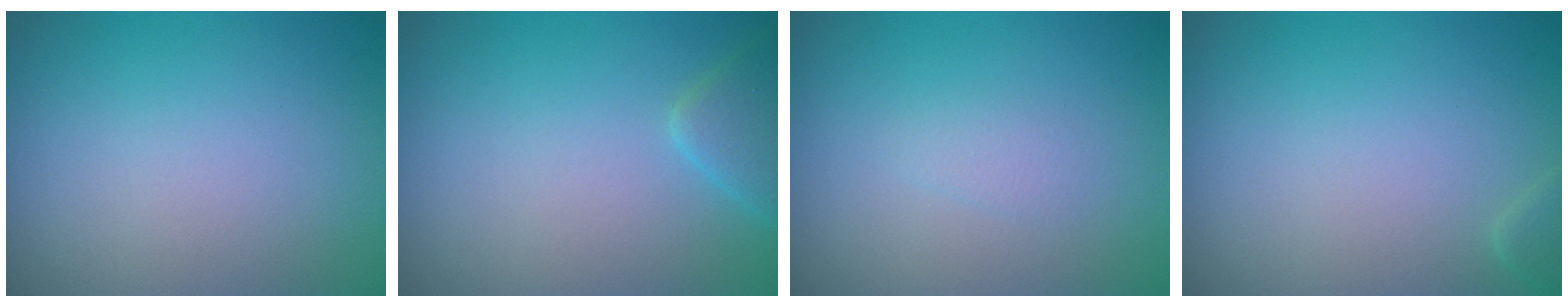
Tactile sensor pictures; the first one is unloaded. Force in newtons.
{"total": 2.3, "press": 2.2, "slide": 0.2}
{"total": 0.8, "press": 0.8, "slide": 0.1}
{"total": 0.8, "press": 0.8, "slide": 0.1}